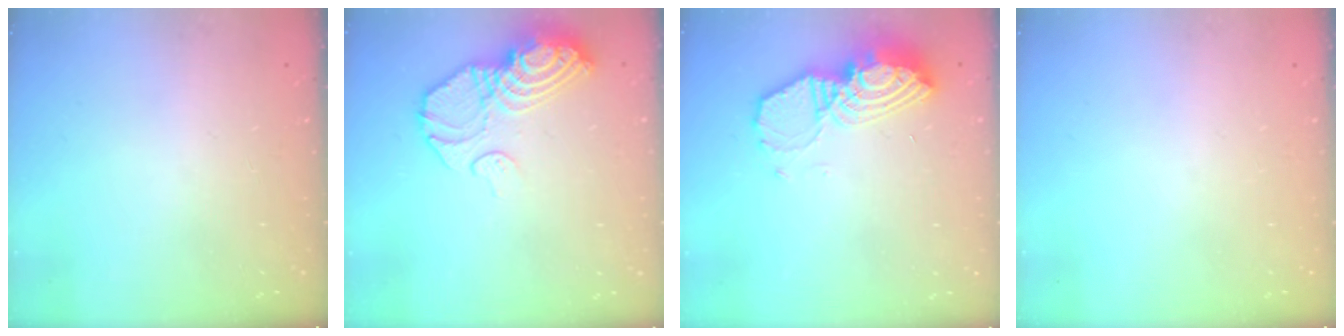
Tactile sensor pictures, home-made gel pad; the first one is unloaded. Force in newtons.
{"total": 13.0, "press": 12.9, "slide": 1.1}
{"total": 15.7, "press": 15.6, "slide": 1.5}
{"total": 0.0}